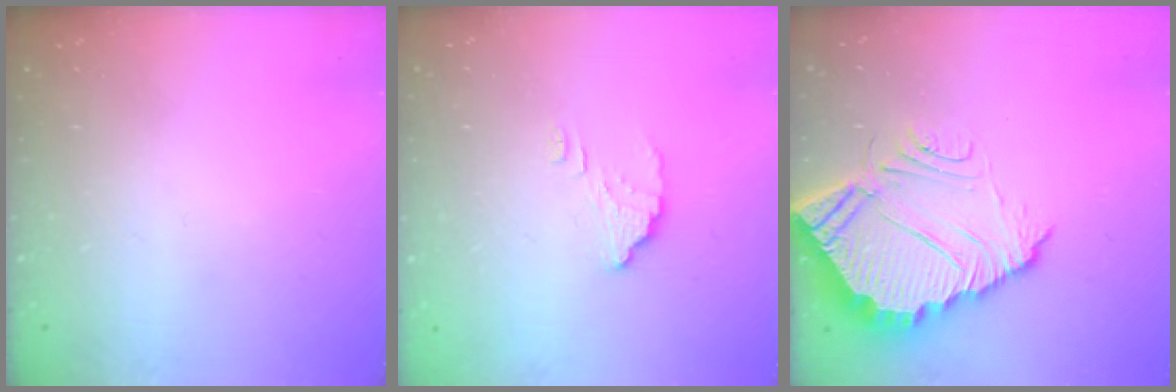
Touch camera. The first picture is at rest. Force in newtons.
{"total": 3.1, "press": 3.1, "slide": 0.4}
{"total": 9.2, "press": 9.2, "slide": 0.7}